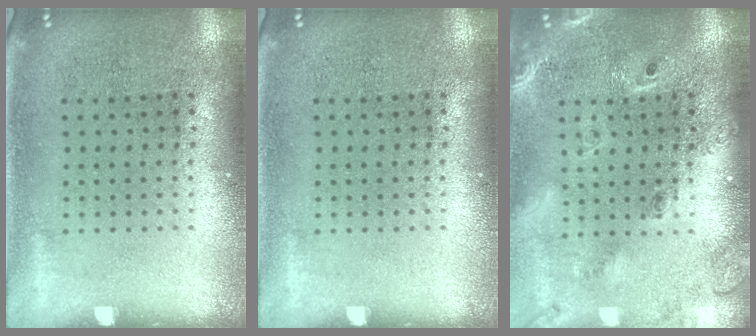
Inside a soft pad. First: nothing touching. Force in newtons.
{"total": 0.0}
{"total": 2.3, "press": 1.8, "slide": 1.3}